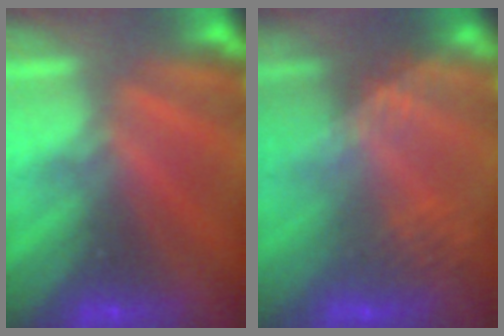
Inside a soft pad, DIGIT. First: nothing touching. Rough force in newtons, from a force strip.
{"total": 2.4}